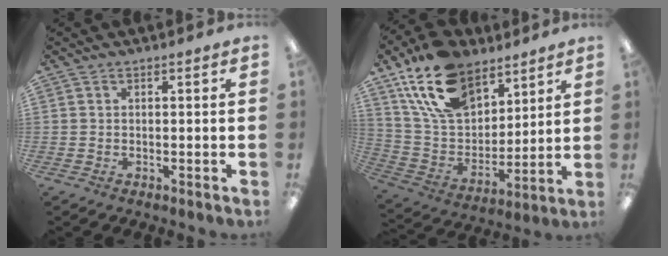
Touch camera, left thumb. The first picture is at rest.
{"total": 19.4, "force": [12.7, 11.3, 9.3], "torque": [-0.184, -0.056, 0.238]}